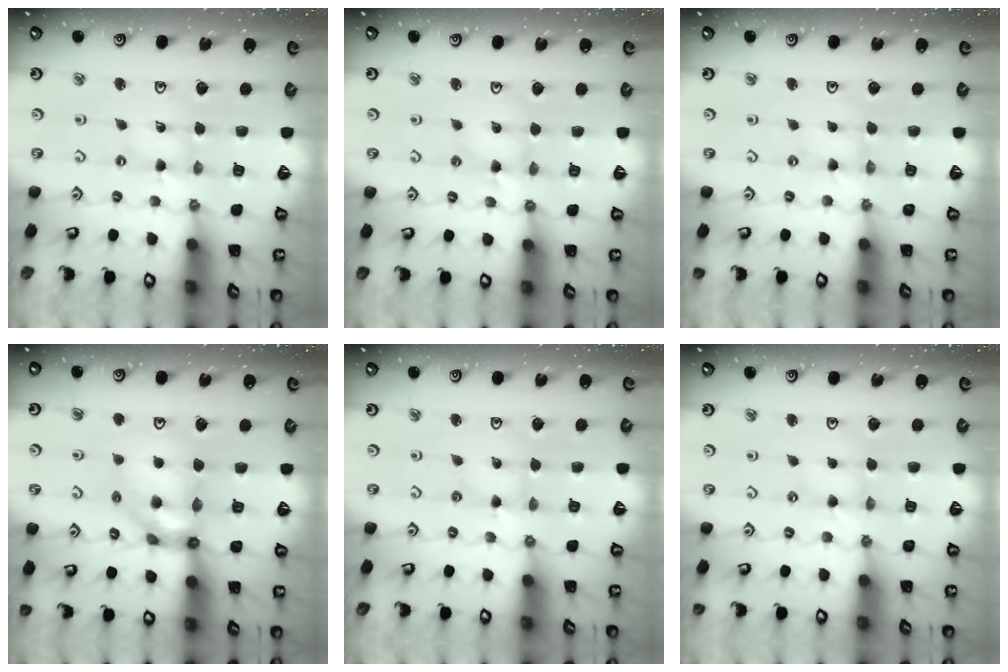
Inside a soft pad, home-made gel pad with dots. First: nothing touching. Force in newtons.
{"total": 2.7, "press": 2.7, "slide": 0.2}
{"total": 0.0}
{"total": 10.9, "press": 10.8, "slide": 1.6}
{"total": 0.0}
{"total": 0.6, "press": 0.6, "slide": 0.1}